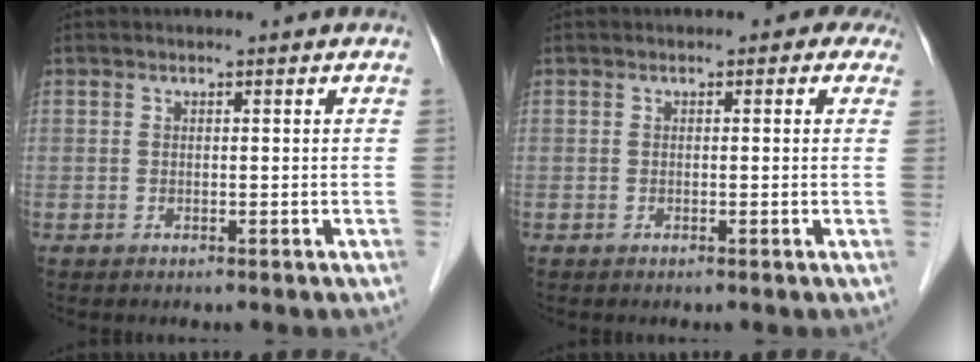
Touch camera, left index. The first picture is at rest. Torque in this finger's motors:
{"motor_torque": [1.00, -1.14, 0.10, 0.01]}